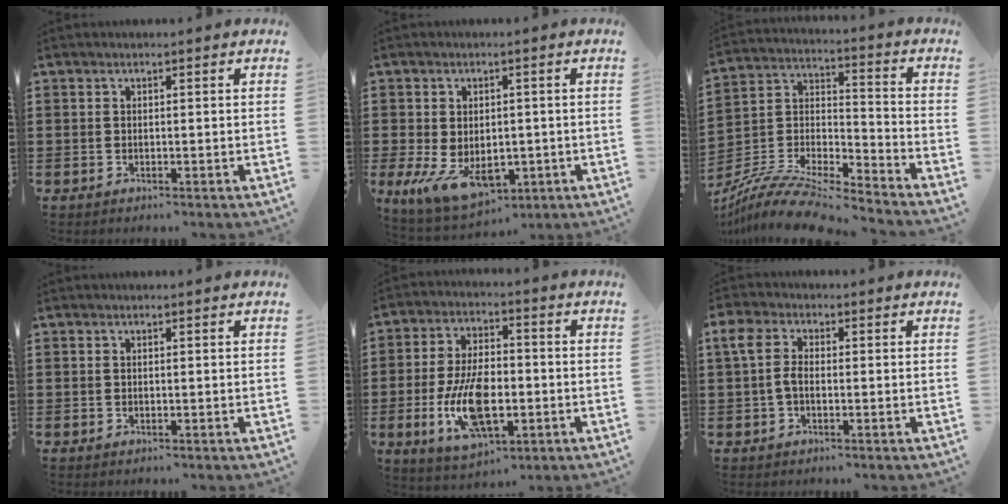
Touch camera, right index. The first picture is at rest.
{"total": 7.3, "force": [-2.5, 4.4, 5.2], "torque": [-0.117, -0.001, -0.044]}
{"total": 10.9, "force": [-9.8, 2.1, 4.3], "torque": [-0.087, 0.021, -0.197]}
{"total": 0.0}
{"total": 12.2, "force": [-2.9, 5.9, 10.2], "torque": [-0.212, -0.009, -0.052]}
{"total": 4.1, "force": [-0.2, 2.7, 3.1], "torque": [-0.085, 0.001, -0.013]}